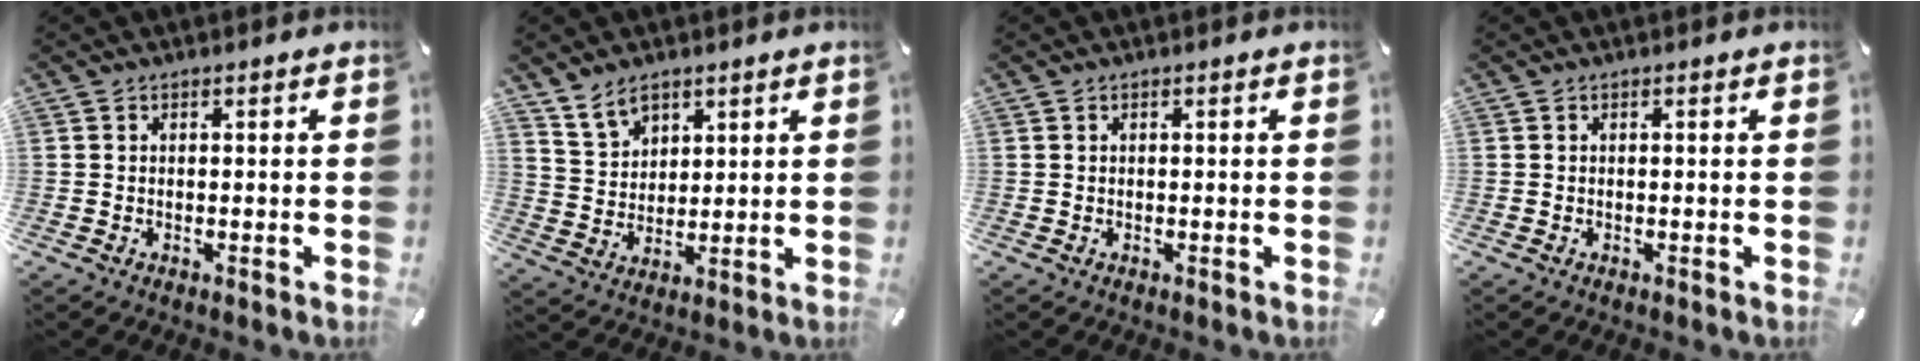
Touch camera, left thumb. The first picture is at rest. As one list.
[{"total": 6.8, "force": [4.8, 4.5, 1.7], "torque": [-0.038, -0.017, 0.090]}, {"total": 0.0}, {"total": 0.0}]